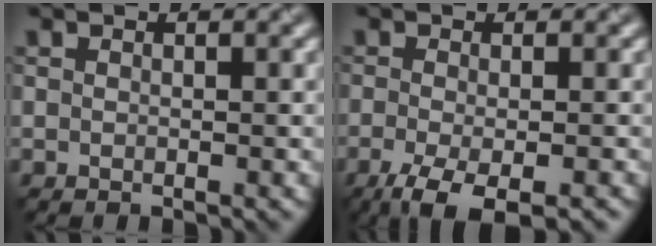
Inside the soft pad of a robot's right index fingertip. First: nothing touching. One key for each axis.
{"total": 4.8, "fx": -2.8, "fy": 1.3, "fz": 3.7, "tx": -0.066, "ty": -0.008, "tz": -0.050}